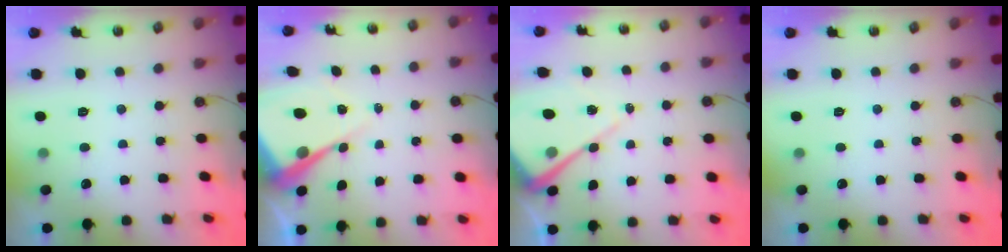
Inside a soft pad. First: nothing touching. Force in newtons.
{"total": 9.8, "press": 9.8, "slide": 1.0}
{"total": 9.4, "press": 9.4, "slide": 0.8}
{"total": 0.0}